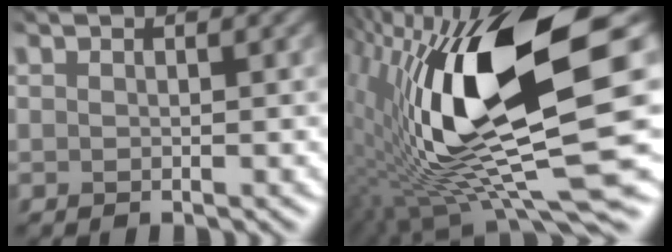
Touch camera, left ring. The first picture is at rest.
{"total": 15.3, "force": [0.1, 3.8, 14.9], "torque": [-0.273, -0.004, -0.001]}